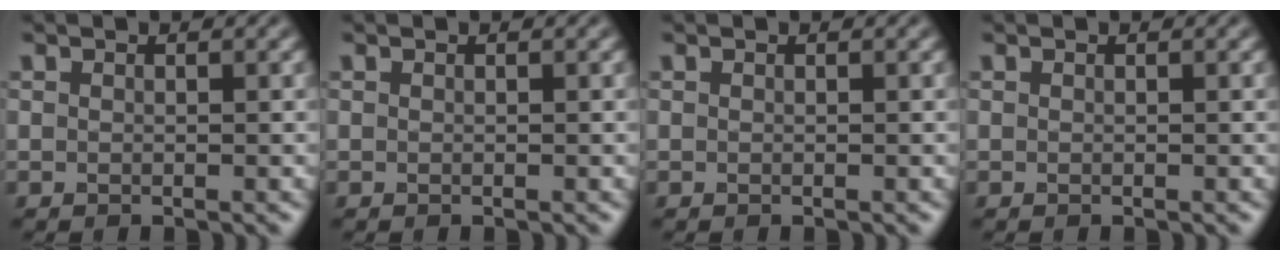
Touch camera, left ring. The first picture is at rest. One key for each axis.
{"total": 0.0}
{"total": 0.0}
{"total": 0.0}